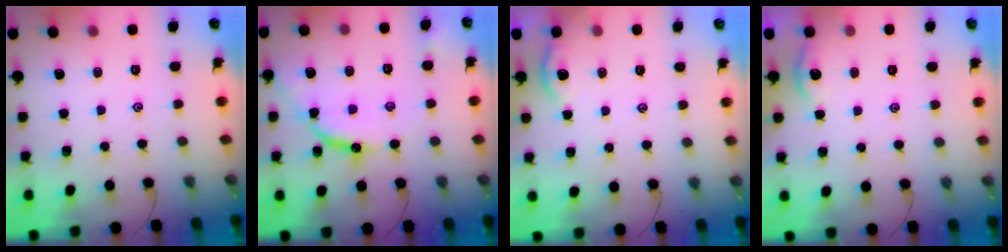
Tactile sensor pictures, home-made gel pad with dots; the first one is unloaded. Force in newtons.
{"total": 11.0, "press": 10.9, "slide": 0.9}
{"total": 2.0, "press": 1.9, "slide": 0.5}
{"total": 3.4, "press": 3.4, "slide": 0.4}